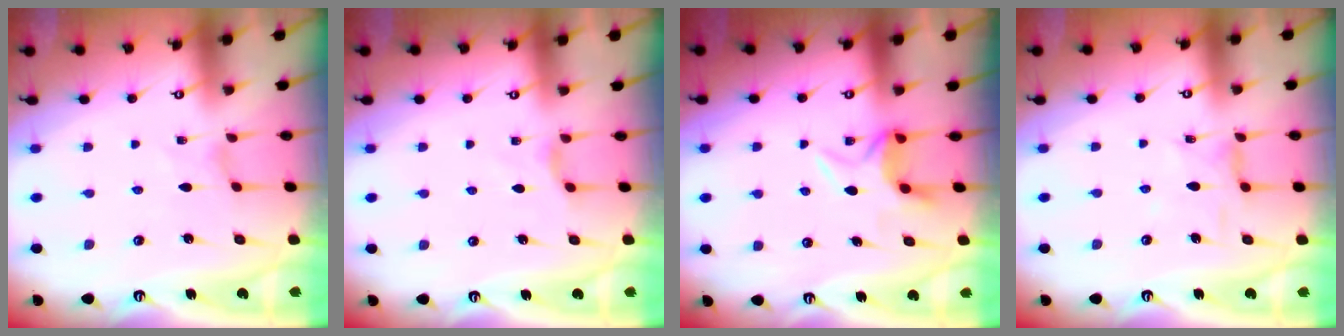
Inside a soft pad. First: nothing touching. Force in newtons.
{"total": 2.0, "press": 2.0, "slide": 0.3}
{"total": 5.5, "press": 5.4, "slide": 1.2}
{"total": 4.0, "press": 4.0, "slide": 0.4}